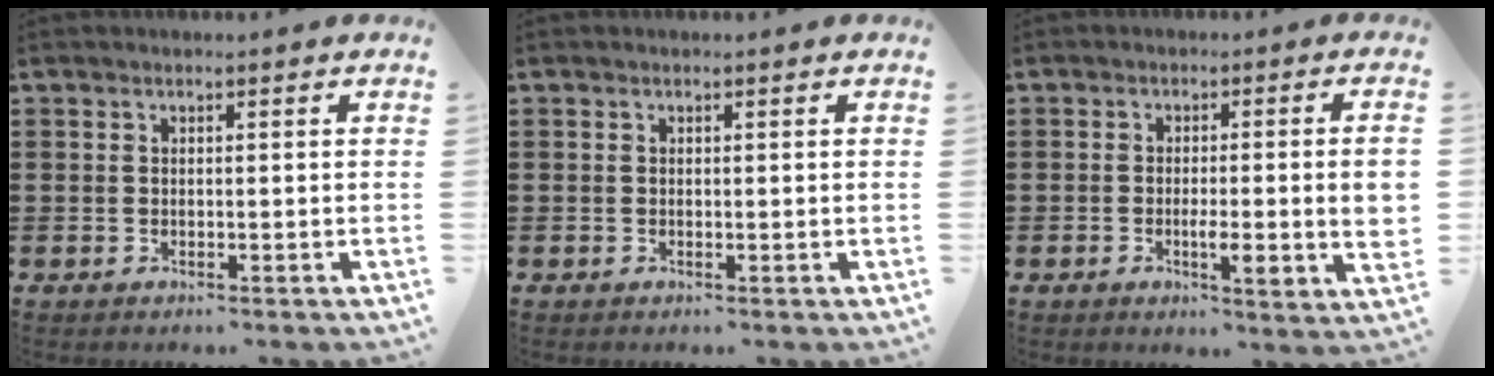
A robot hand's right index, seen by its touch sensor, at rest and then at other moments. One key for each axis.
{"total": 0.0}
{"total": 5.7, "fx": -0.9, "fy": 0.4, "fz": 5.6, "tx": -0.099, "ty": -0.009, "tz": -0.017}